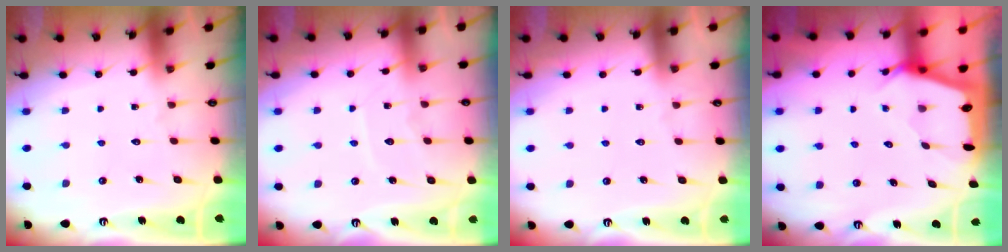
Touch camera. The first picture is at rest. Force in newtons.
{"total": 6.1, "press": 6.0, "slide": 0.5}
{"total": 2.5, "press": 2.5, "slide": 0.4}
{"total": 2.2, "press": 2.2, "slide": 0.3}